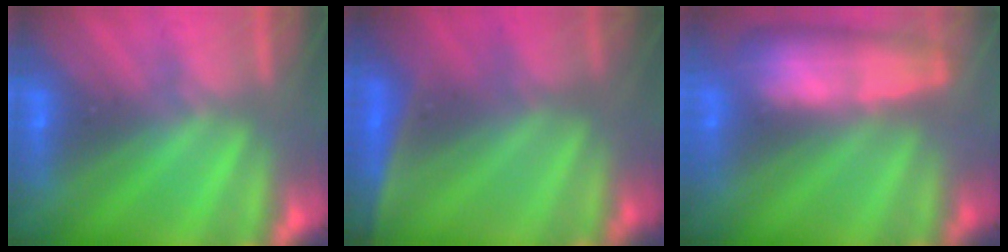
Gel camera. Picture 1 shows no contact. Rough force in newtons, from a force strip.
{"total": 2.7}
{"total": 9.4}